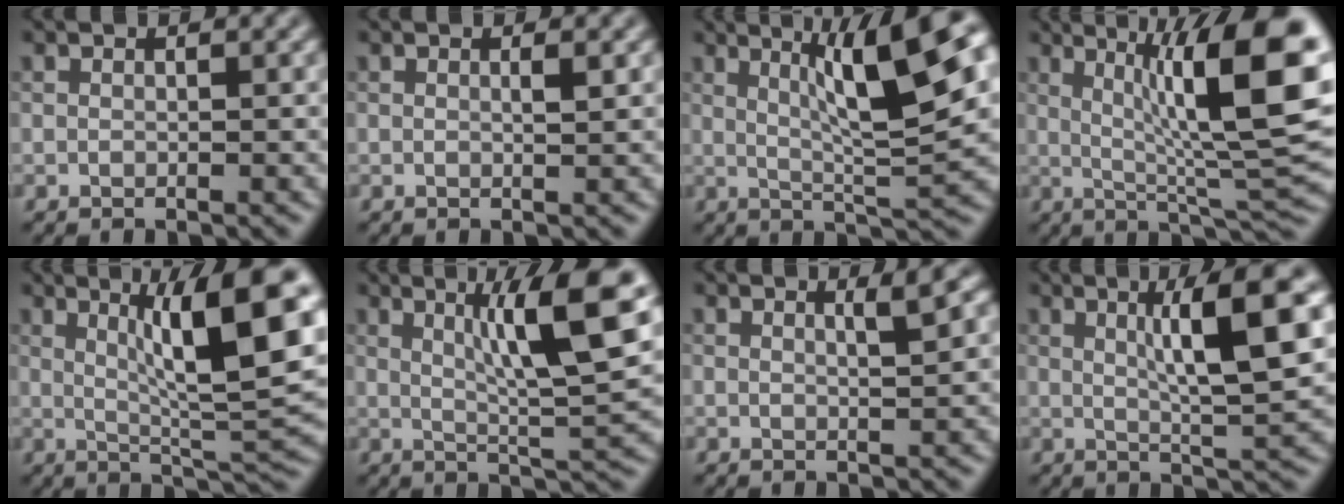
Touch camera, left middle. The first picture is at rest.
{"total": 0.8, "force": [0.2, 0.1, 0.8], "torque": [-0.012, 0.001, 0.003]}
{"total": 10.3, "force": [3.6, 1.9, 9.5], "torque": [-0.129, 0.013, 0.060]}
{"total": 12.7, "force": [3.1, 2.5, 12.1], "torque": [-0.165, 0.011, 0.052]}
{"total": 10.7, "force": [2.9, 1.9, 10.1], "torque": [-0.143, 0.002, 0.051]}
{"total": 9.6, "force": [3.2, 1.5, 8.9], "torque": [-0.125, 0.004, 0.054]}
{"total": 1.9, "force": [0.9, 0.4, 1.6], "torque": [-0.018, 0.004, 0.009]}
{"total": 7.9, "force": [2.2, 1.1, 7.5], "torque": [-0.105, 0.006, 0.036]}